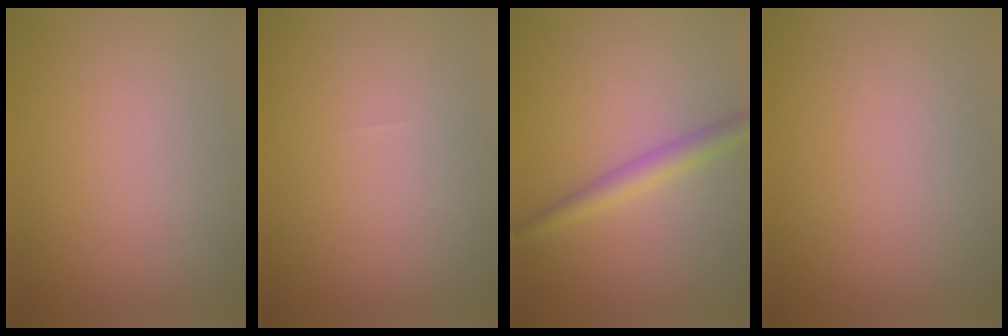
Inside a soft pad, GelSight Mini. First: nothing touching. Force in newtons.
{"total": 0.0}
{"total": 2.3, "press": 2.3, "slide": 0.0}
{"total": 0.0}